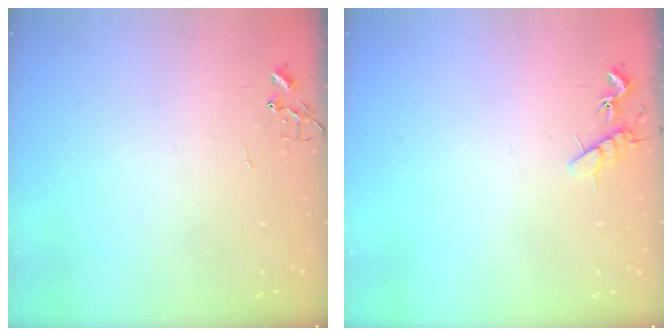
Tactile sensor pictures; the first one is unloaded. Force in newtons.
{"total": 7.0, "press": 6.9, "slide": 0.6}